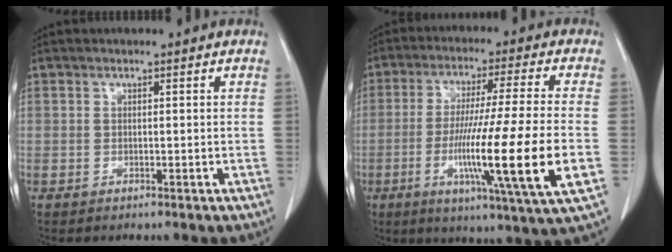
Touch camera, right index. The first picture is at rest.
{"total": 18.4, "force": [-4.1, -1.2, 17.9], "torque": [-0.299, -0.026, -0.074]}